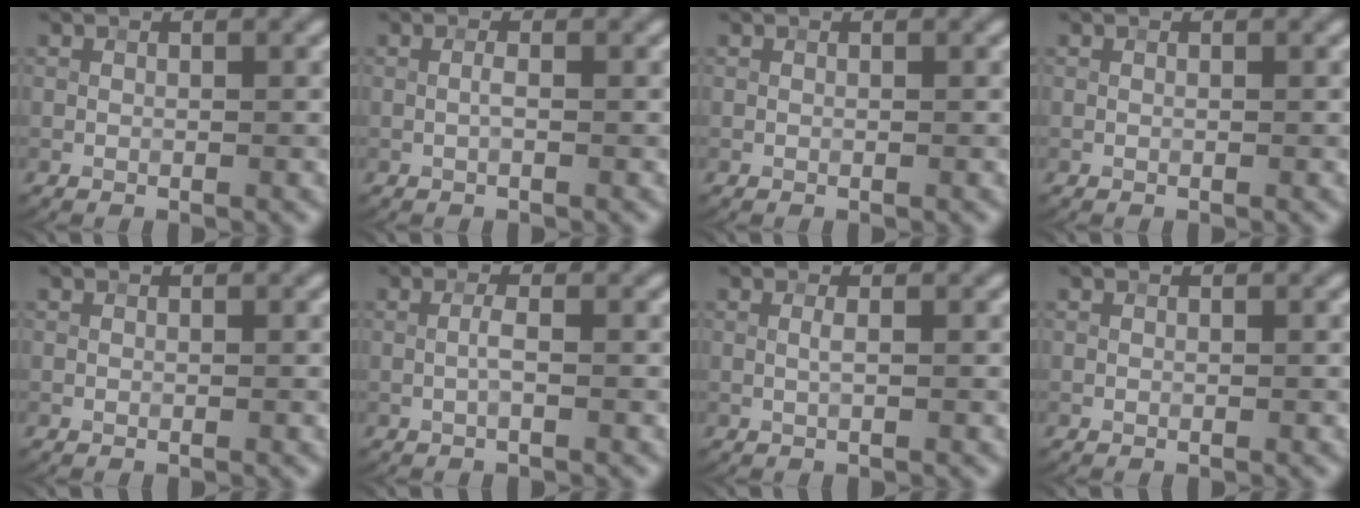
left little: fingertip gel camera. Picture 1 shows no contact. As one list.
[{"total": 0.7, "force": [-0.2, 0.0, 0.7], "torque": [-0.013, 0.001, -0.006]}, {"total": 0.0}, {"total": 0.0}, {"total": 0.0}, {"total": 1.1, "force": [-0.3, 0.0, 1.1], "torque": [-0.021, 0.002, -0.007]}, {"total": 0.7, "force": [0.0, 0.1, 0.7], "torque": [-0.014, 0.001, -0.001]}, {"total": 0.0}]